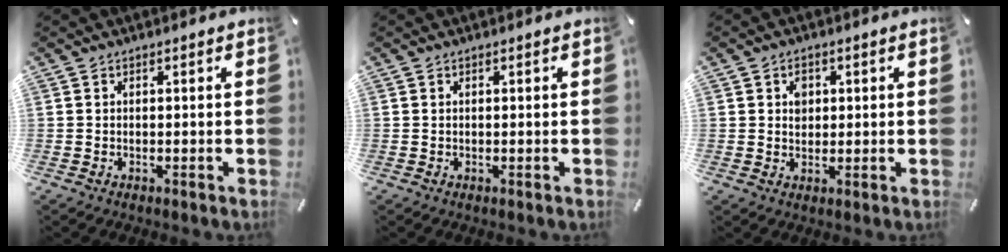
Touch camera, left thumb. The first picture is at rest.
{"total": 0.0}
{"total": 3.2, "force": [0.7, 2.8, 1.4], "torque": [-0.008, -0.003, 0.006]}